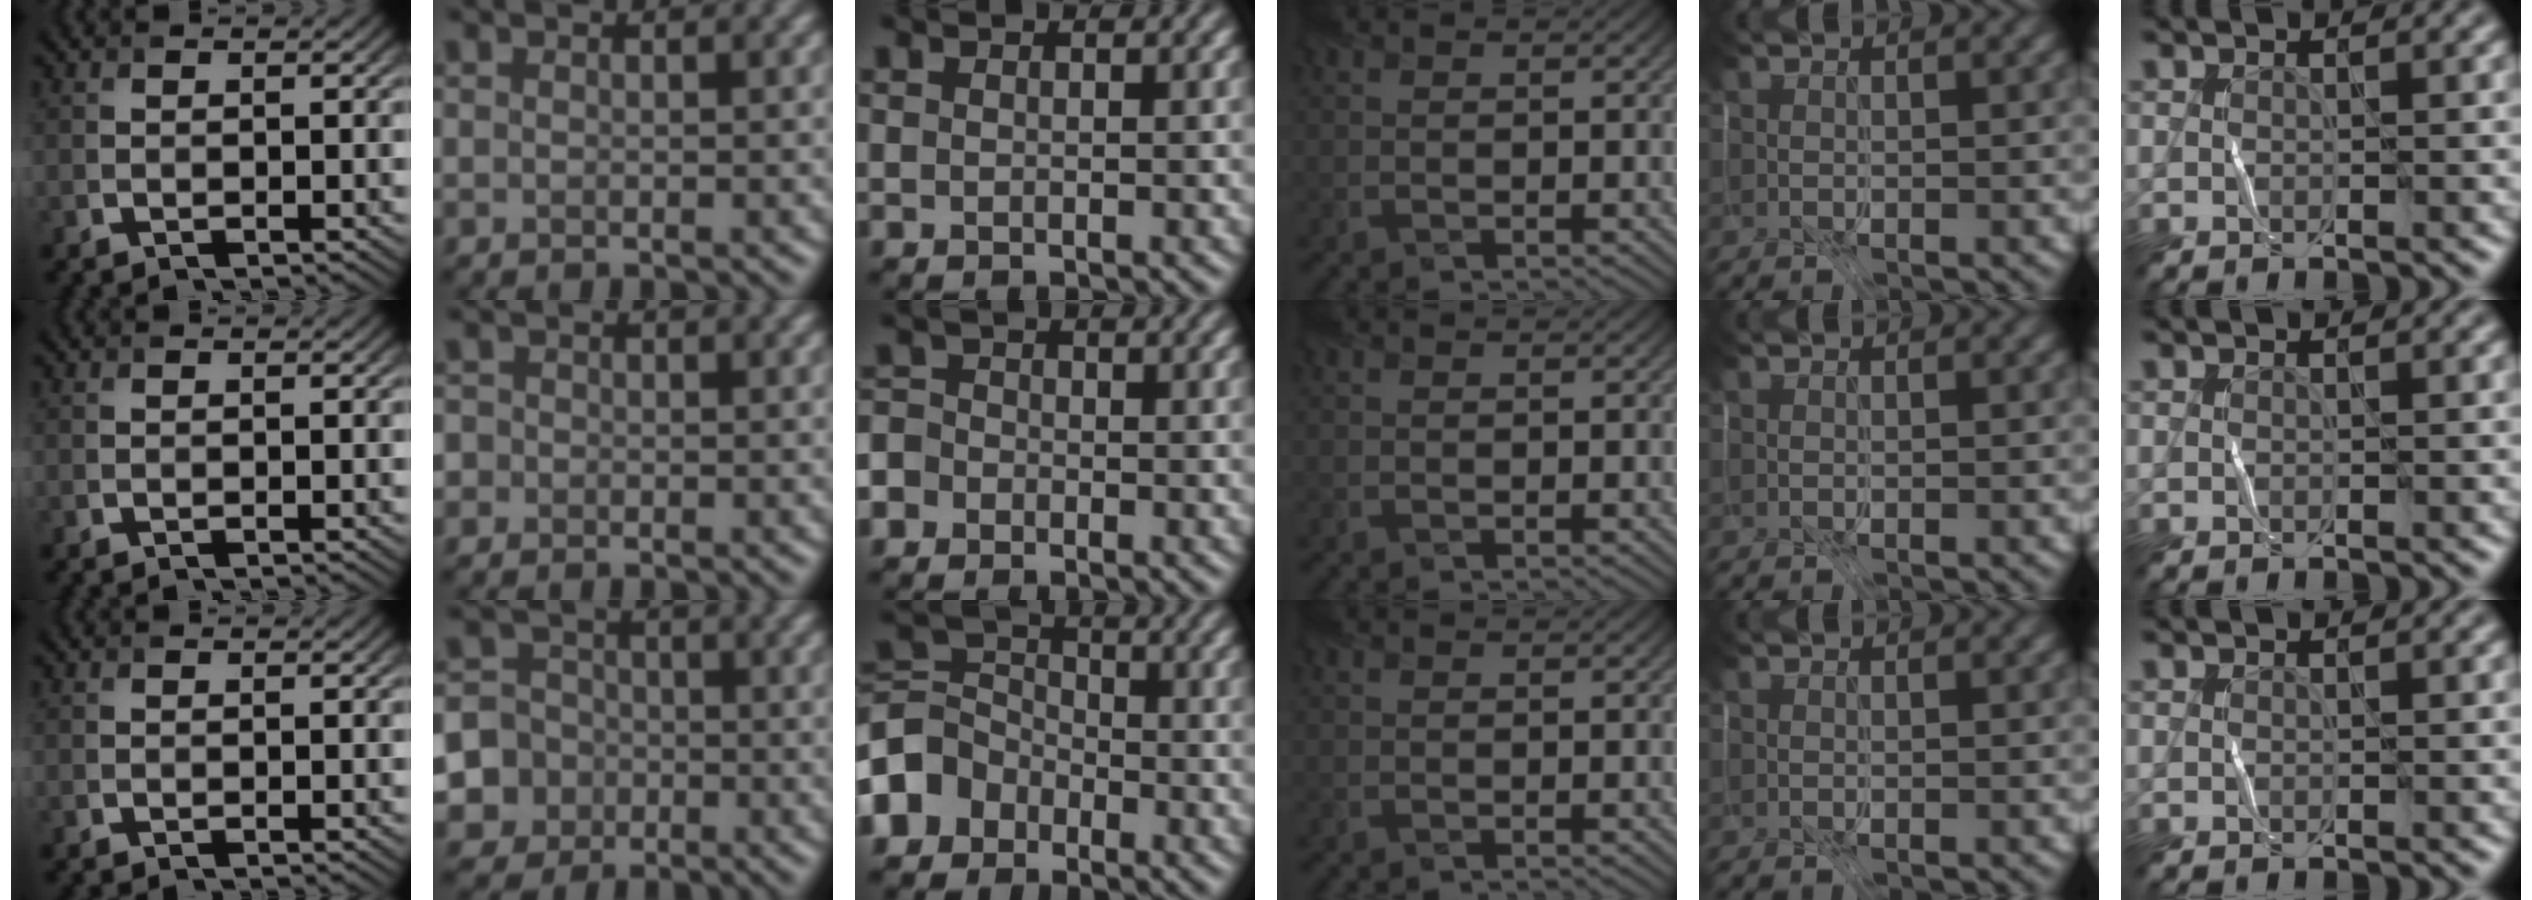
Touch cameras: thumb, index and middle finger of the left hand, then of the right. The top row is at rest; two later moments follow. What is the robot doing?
{"motion": "fold", "object": "coffee filter"}